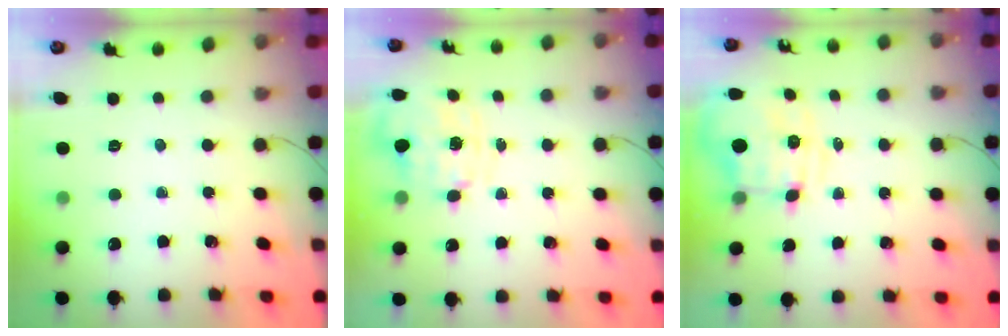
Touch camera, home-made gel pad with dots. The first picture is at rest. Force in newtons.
{"total": 2.8, "press": 2.6, "slide": 0.8}
{"total": 4.2, "press": 3.8, "slide": 1.8}